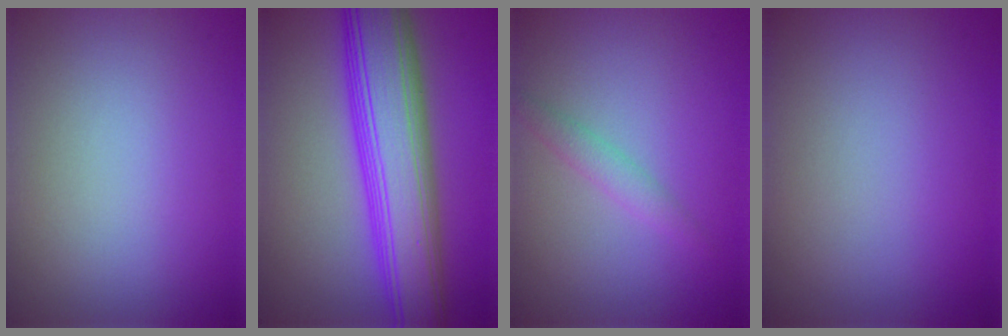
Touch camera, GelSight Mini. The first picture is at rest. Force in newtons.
{"total": 10.5, "press": 10.5, "slide": 0.2}
{"total": 1.5, "press": 1.5, "slide": 0.1}
{"total": 0.0}